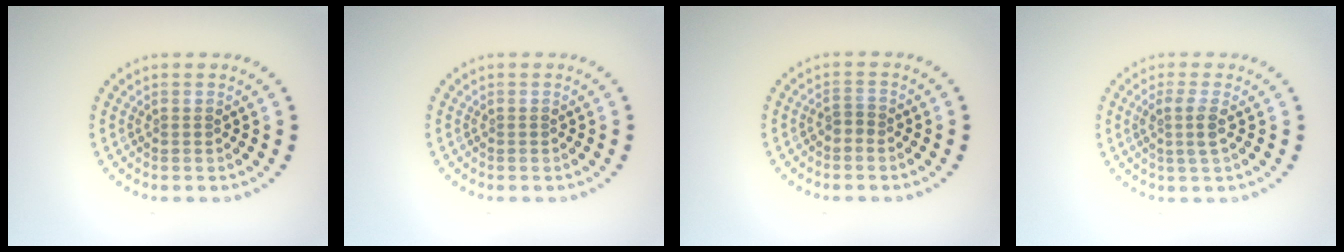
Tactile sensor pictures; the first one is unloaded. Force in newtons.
{"total": 0.0}
{"total": 1.0, "press": 0.8, "slide": 0.5}
{"total": 1.8, "press": 1.4, "slide": 1.2}